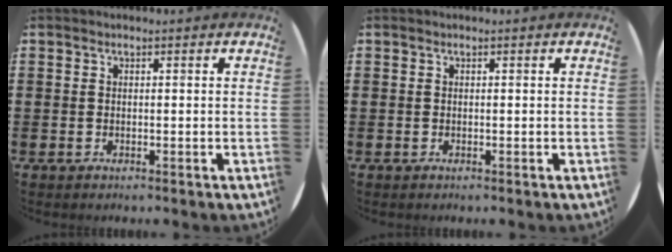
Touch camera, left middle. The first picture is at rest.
{"total": 0.0}